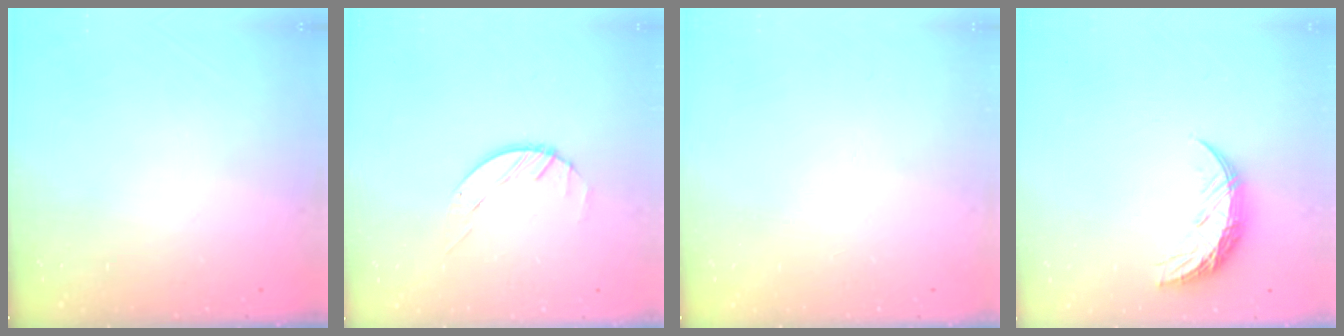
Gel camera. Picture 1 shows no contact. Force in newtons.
{"total": 2.9, "press": 2.8, "slide": 0.3}
{"total": 0.0}
{"total": 9.3, "press": 9.3, "slide": 0.7}